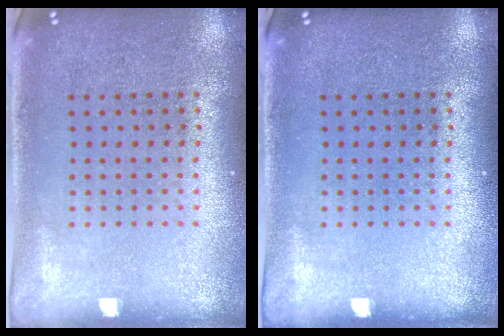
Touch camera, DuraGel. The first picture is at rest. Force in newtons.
{"total": 0.0}